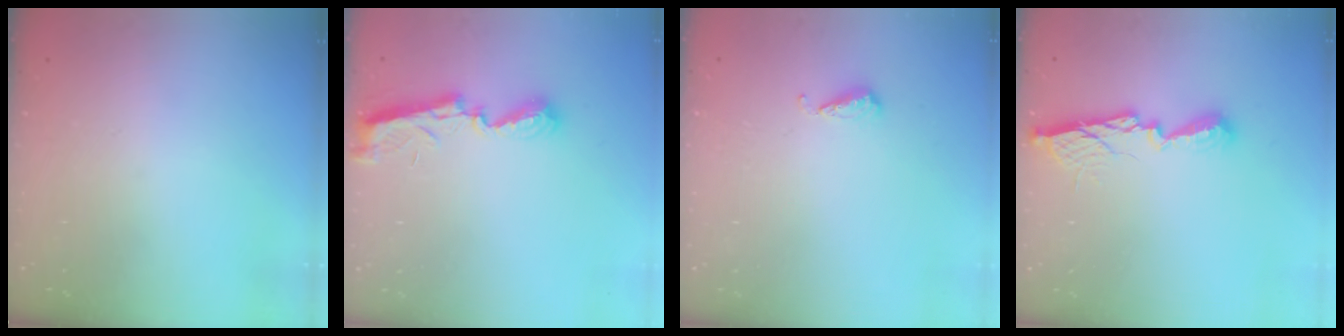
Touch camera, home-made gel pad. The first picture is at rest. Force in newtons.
{"total": 7.6, "press": 7.5, "slide": 0.3}
{"total": 4.9, "press": 4.9, "slide": 0.5}
{"total": 11.0, "press": 11.0, "slide": 0.4}